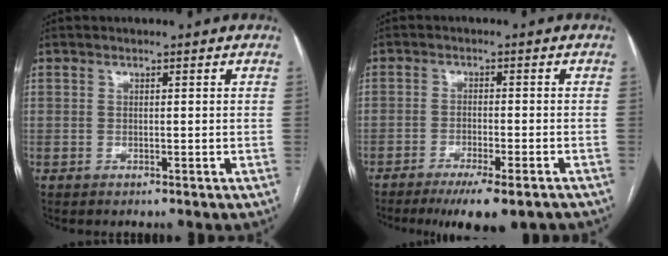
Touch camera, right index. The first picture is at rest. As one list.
[{"total": 9.5, "force": [-7.4, 1.4, 5.9], "torque": [-0.076, -0.015, -0.109]}]